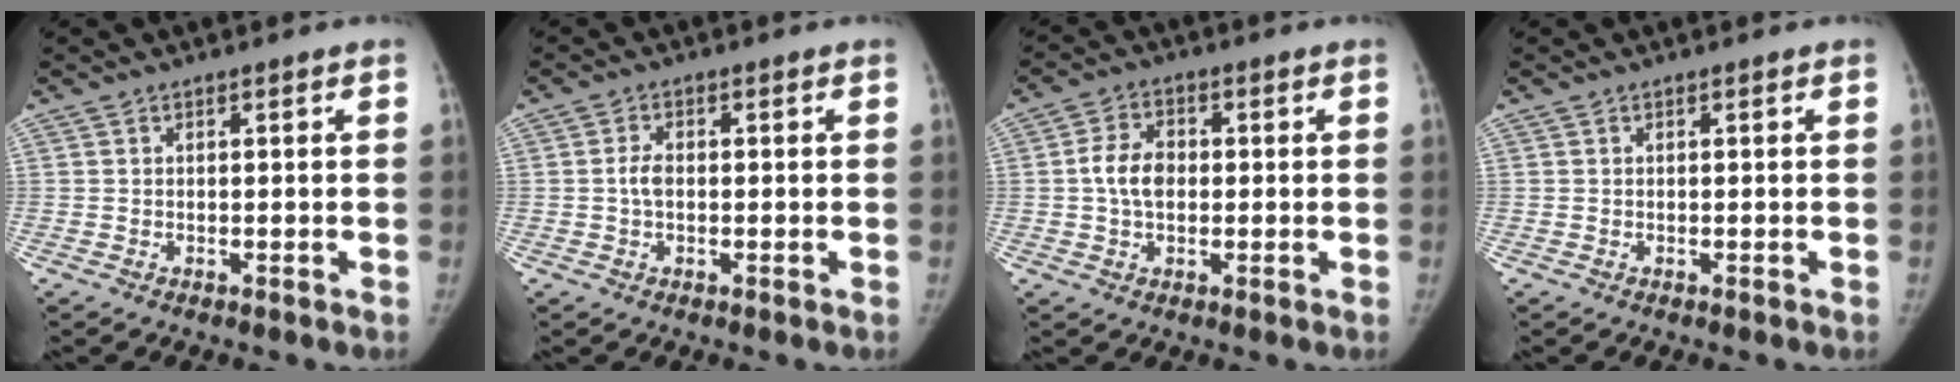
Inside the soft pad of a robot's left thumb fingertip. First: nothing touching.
{"total": 2.6, "force": [-0.1, 1.6, 2.0], "torque": [-0.040, 0.006, -0.004]}
{"total": 6.3, "force": [0.1, 4.4, 4.5], "torque": [-0.078, 0.011, -0.002]}
{"total": 0.0}